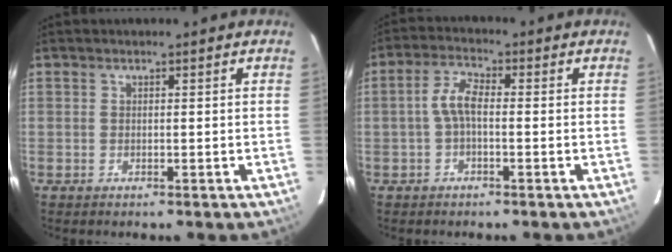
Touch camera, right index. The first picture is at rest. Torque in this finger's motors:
{"motor_torque": [0.50, -0.20, 0.36, 0.10]}